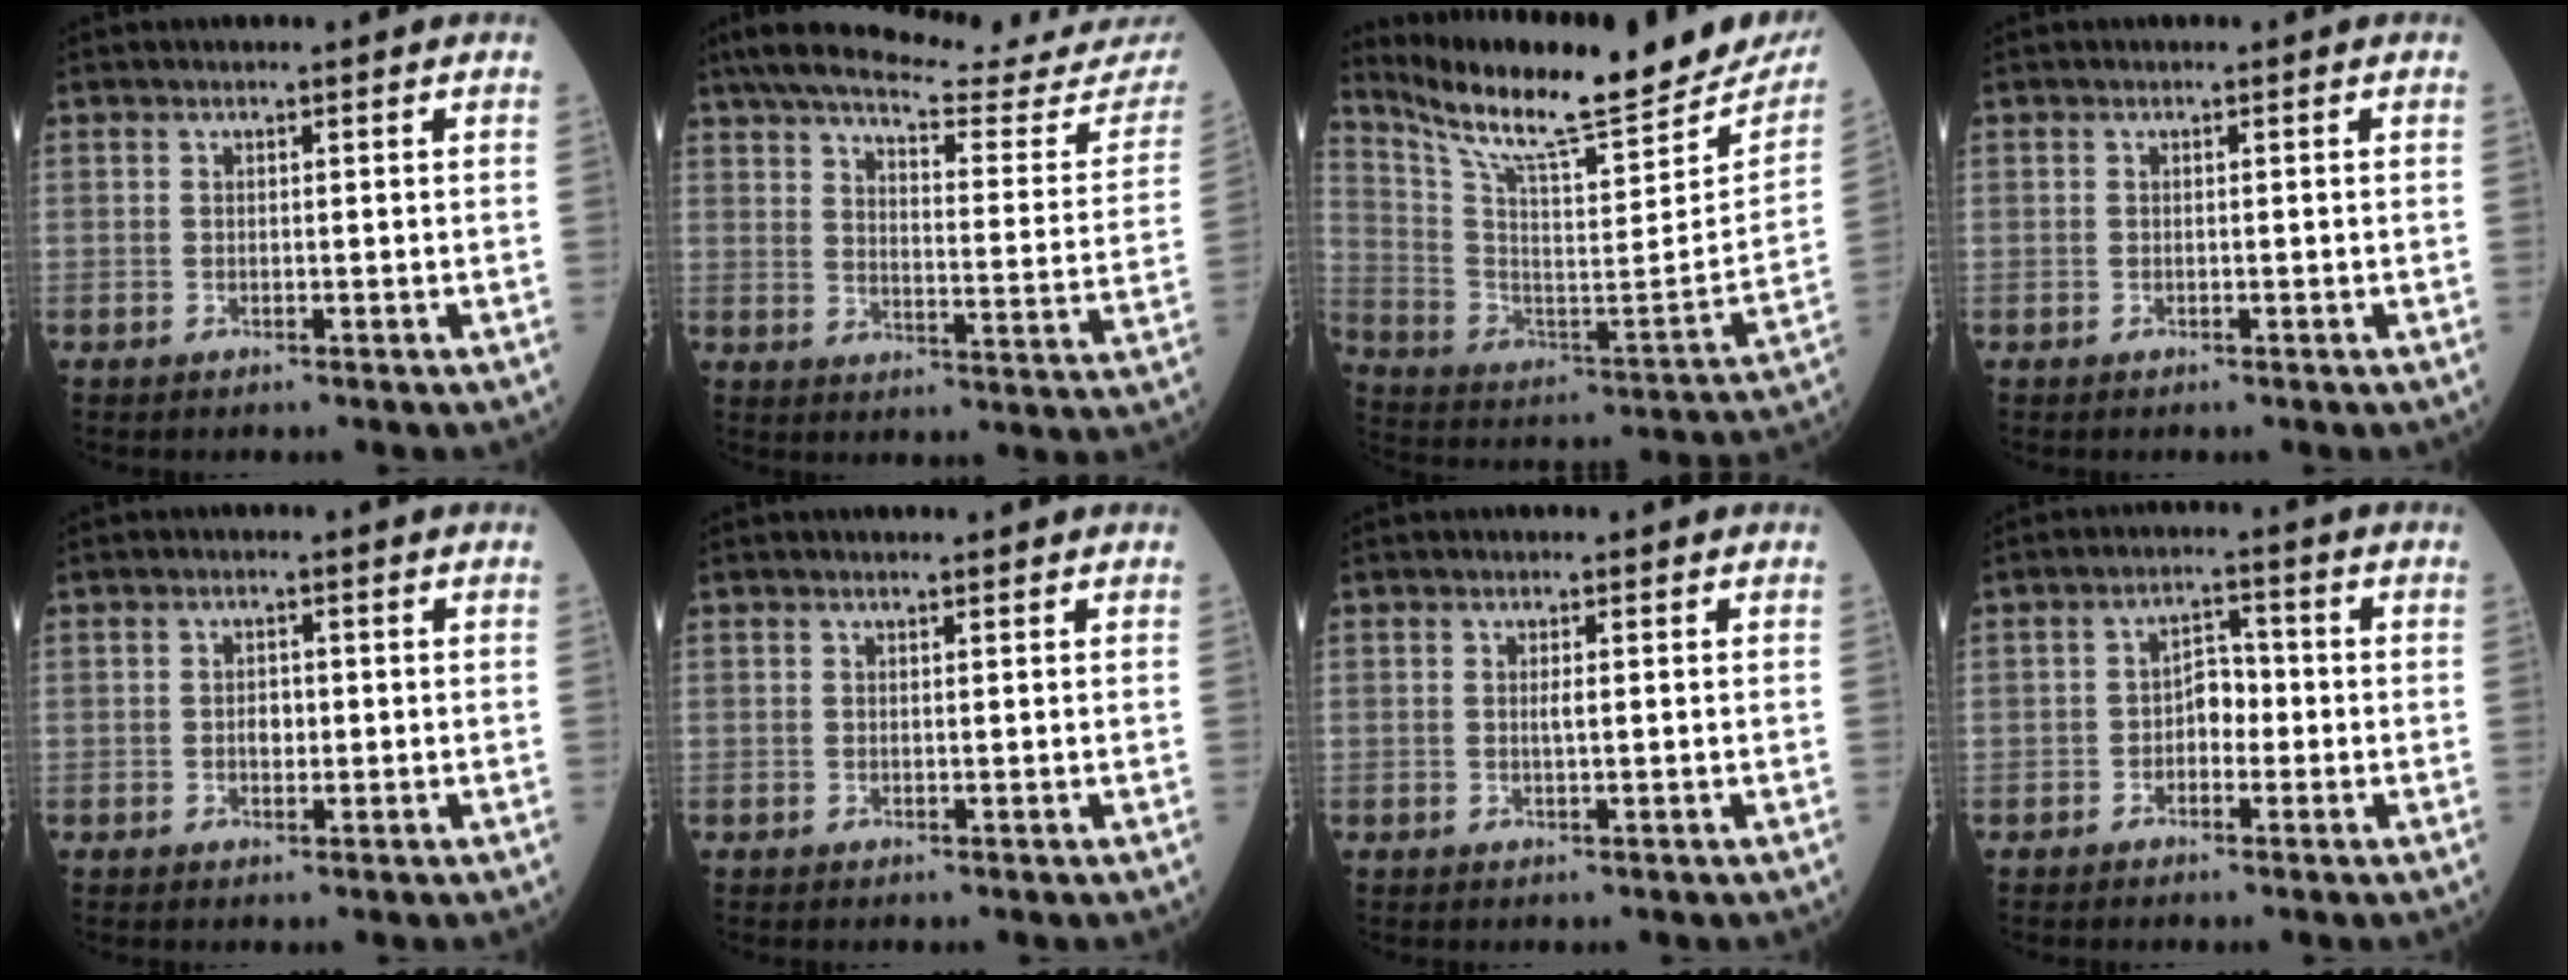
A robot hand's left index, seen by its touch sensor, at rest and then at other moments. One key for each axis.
{"total": 26.3, "fx": 23.7, "fy": 2.5, "fz": 11.0, "tx": -0.172, "ty": -0.070, "tz": 0.294}
{"total": 26.8, "fx": 23.4, "fy": 4.0, "fz": 12.6, "tx": -0.220, "ty": -0.060, "tz": 0.337}
{"total": 0.0}
{"total": 1.7, "fx": -0.1, "fy": 1.1, "fz": 1.2, "tx": -0.020, "ty": 0.003, "tz": -0.001}
{"total": 1.5, "fx": 1.5, "fy": 0.1, "fz": 0.4, "tx": -0.008, "ty": 0.007, "tz": 0.021}
{"total": 0.9, "fx": 0.3, "fy": 0.0, "fz": 0.8, "tx": -0.020, "ty": 0.001, "tz": 0.003}
{"total": 3.5, "fx": -0.8, "fy": 2.1, "fz": 2.6, "tx": -0.038, "ty": 0.014, "tz": -0.019}